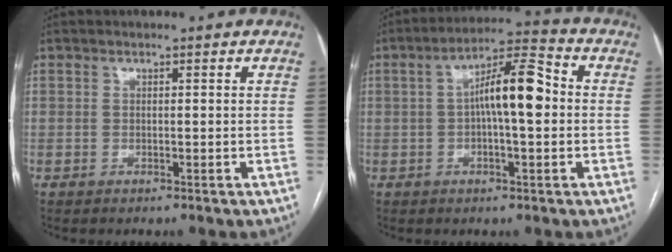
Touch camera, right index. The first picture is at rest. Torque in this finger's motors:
{"motor_torque": [0.86, 0.17, 0.29, 0.14]}